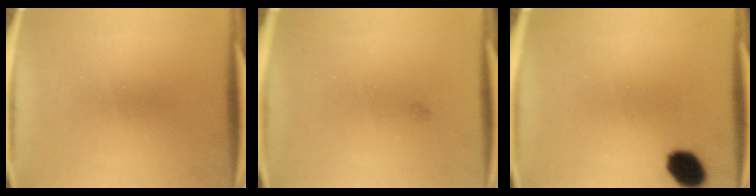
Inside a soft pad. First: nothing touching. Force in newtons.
{"total": 0.6}
{"total": 7.1}